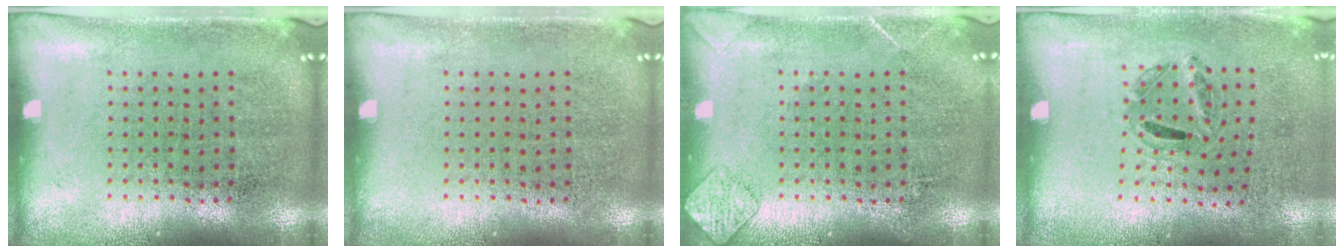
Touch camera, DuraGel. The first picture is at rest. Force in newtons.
{"total": 0.0}
{"total": 1.4, "press": 1.4, "slide": 0.1}
{"total": 1.1, "press": 0.6, "slide": 0.9}